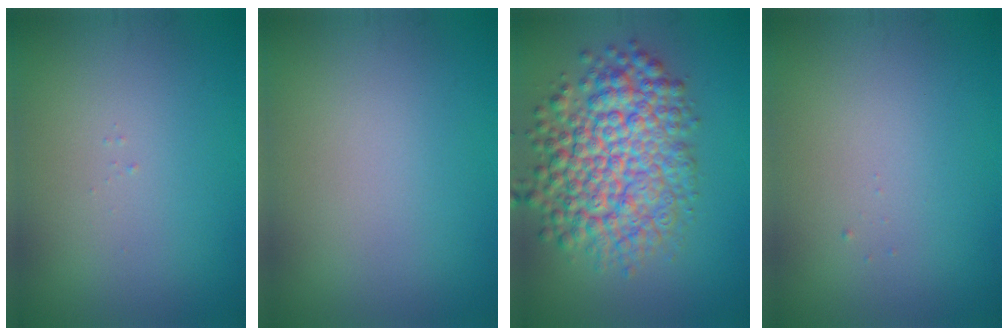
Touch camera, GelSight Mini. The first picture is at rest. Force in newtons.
{"total": 0.0}
{"total": 9.3, "press": 9.3, "slide": 0.3}
{"total": 0.0}